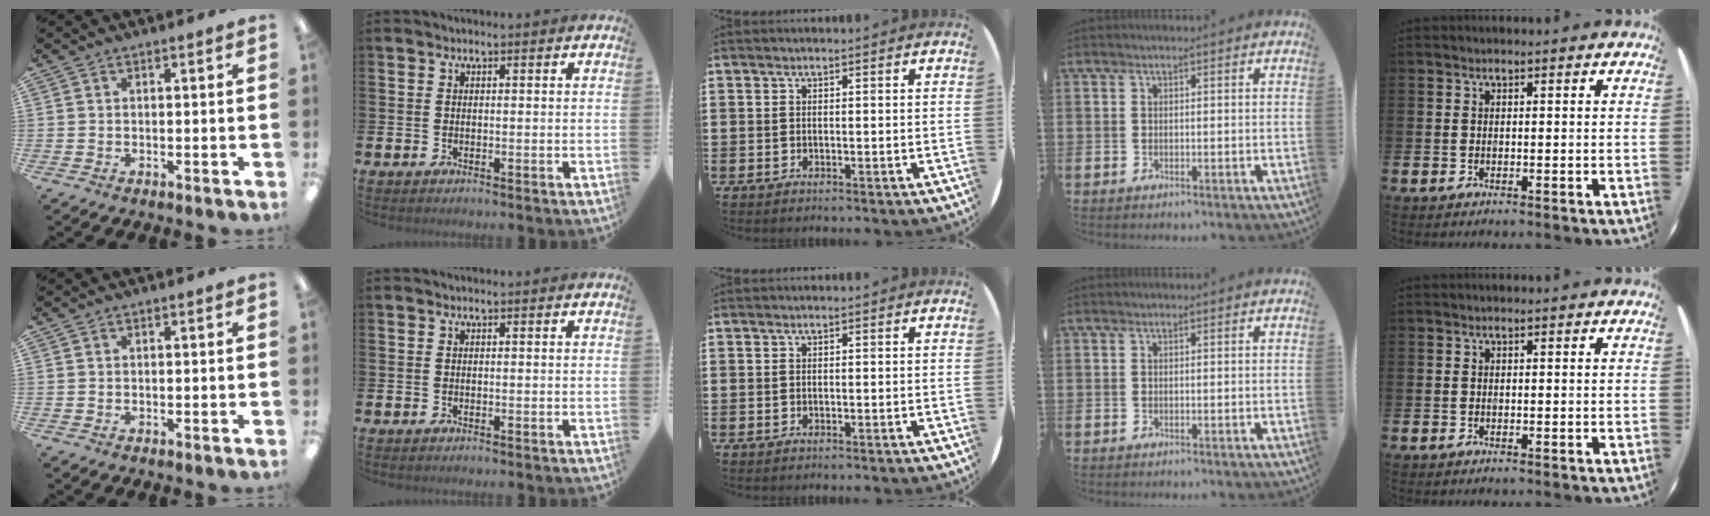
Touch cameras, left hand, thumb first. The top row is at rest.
{}